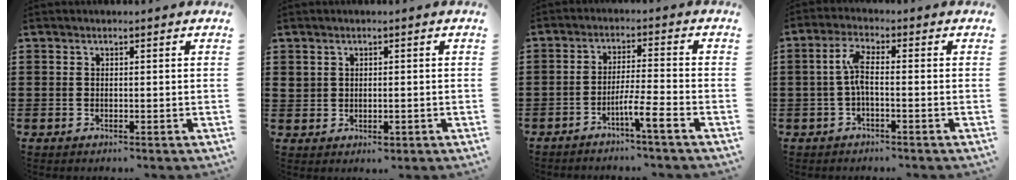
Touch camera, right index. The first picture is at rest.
{"total": 1.4, "force": [0.4, 1.1, 0.7], "torque": [-0.017, 0.003, 0.006]}
{"total": 4.8, "force": [-3.2, -0.3, 3.5], "torque": [-0.068, -0.006, -0.062]}
{"total": 4.2, "force": [-0.5, 1.1, 4.0], "torque": [-0.091, 0.000, -0.016]}